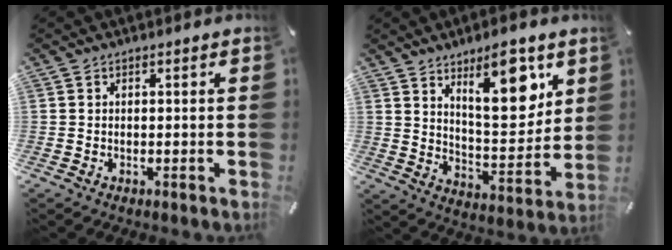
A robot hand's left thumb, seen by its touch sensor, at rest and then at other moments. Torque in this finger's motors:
{"motor_torque": [1.88, 1.90, 1.20, -1.19, 0.20]}